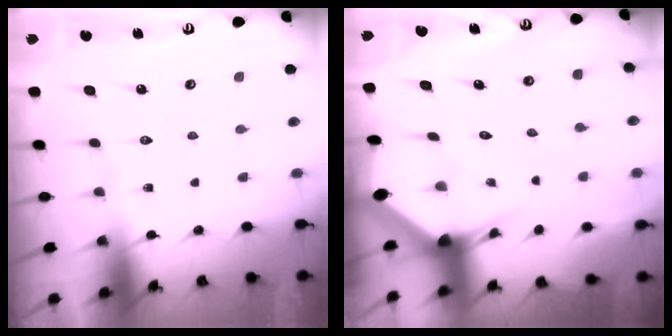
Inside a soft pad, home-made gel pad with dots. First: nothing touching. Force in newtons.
{"total": 3.3, "press": 3.3, "slide": 0.2}